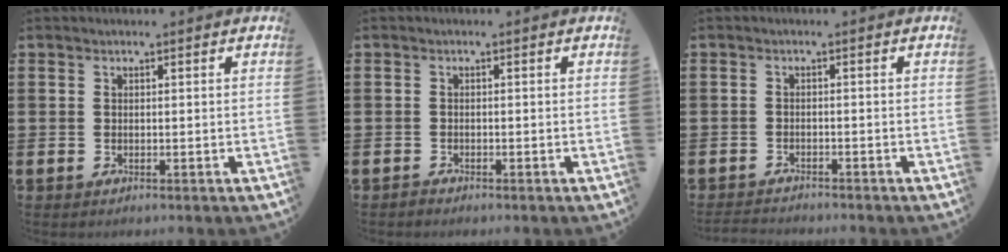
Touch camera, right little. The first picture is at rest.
{"total": 0.5, "force": [-0.5, 0.2, 0.0], "torque": [-0.001, -0.001, -0.011]}
{"total": 1.5, "force": [-1.5, 0.0, 0.0], "torque": [-0.002, 0.002, -0.031]}